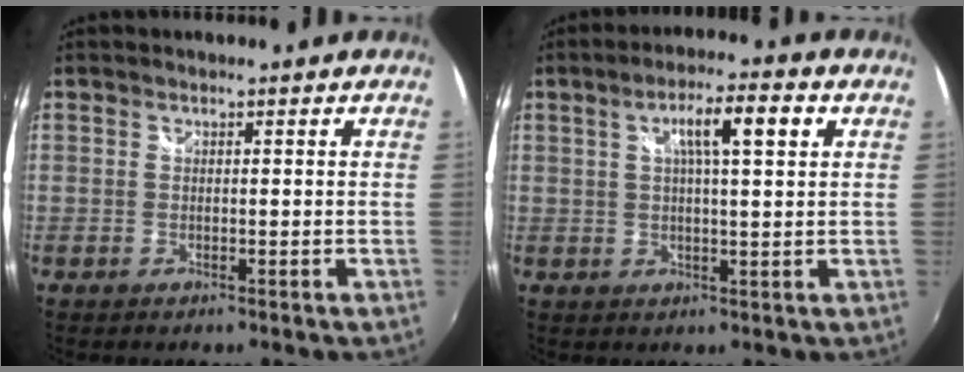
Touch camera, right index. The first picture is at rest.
{"total": 7.7, "force": [2.7, 1.3, 7.1], "torque": [-0.117, 0.013, 0.043]}